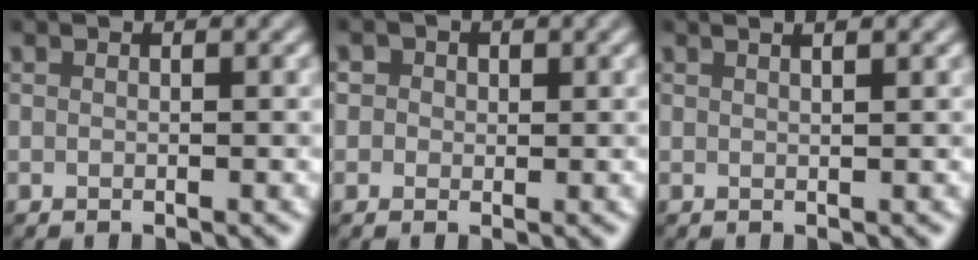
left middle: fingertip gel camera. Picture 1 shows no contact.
{"total": 1.9, "force": [0.7, 1.7, 0.5], "torque": [0.000, 0.004, -0.004]}
{"total": 2.7, "force": [1.6, 1.3, 1.7], "torque": [0.003, 0.011, -0.012]}